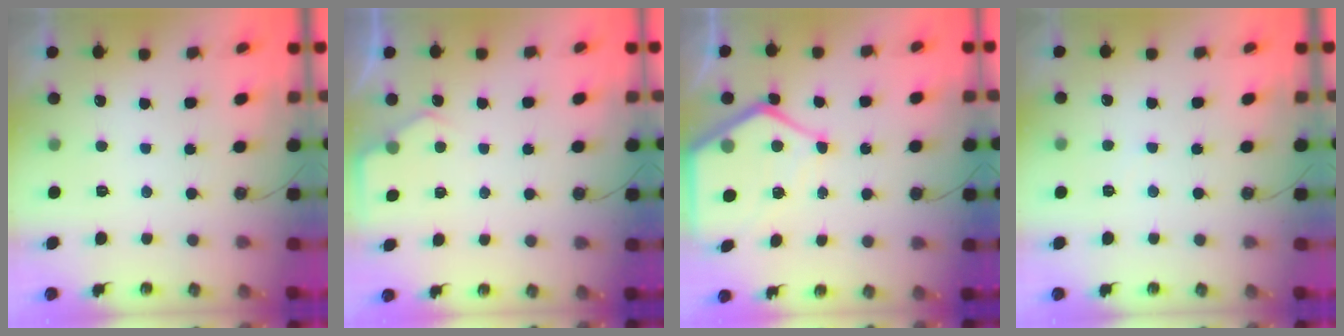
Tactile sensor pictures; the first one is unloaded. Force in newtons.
{"total": 4.2, "press": 4.2, "slide": 0.4}
{"total": 10.9, "press": 10.9, "slide": 0.7}
{"total": 1.9, "press": 1.9, "slide": 0.3}